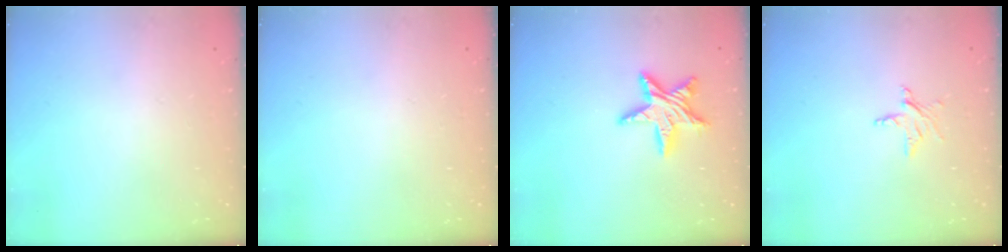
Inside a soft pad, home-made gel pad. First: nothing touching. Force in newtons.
{"total": 0.0}
{"total": 11.3, "press": 11.2, "slide": 0.8}
{"total": 3.7, "press": 3.7, "slide": 0.2}